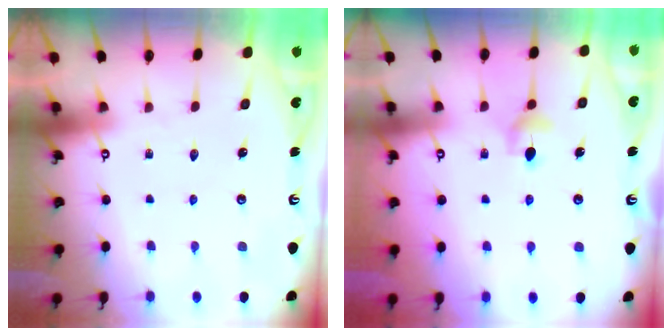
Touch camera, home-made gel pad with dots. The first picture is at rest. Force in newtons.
{"total": 5.2, "press": 5.1, "slide": 0.7}